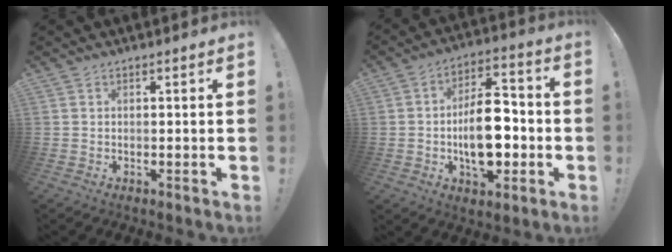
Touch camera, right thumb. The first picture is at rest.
{"total": 15.8, "force": [-3.0, 9.8, 11.9], "torque": [-0.178, 0.020, -0.049]}